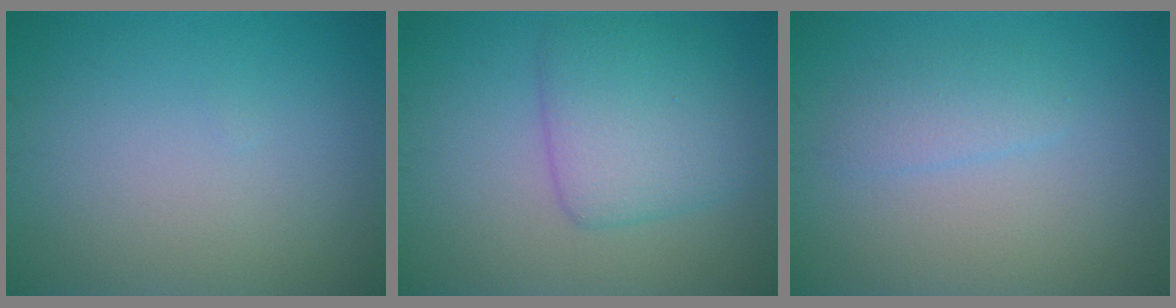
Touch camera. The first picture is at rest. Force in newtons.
{"total": 4.9, "press": 4.9, "slide": 0.2}
{"total": 1.8, "press": 1.8, "slide": 0.0}